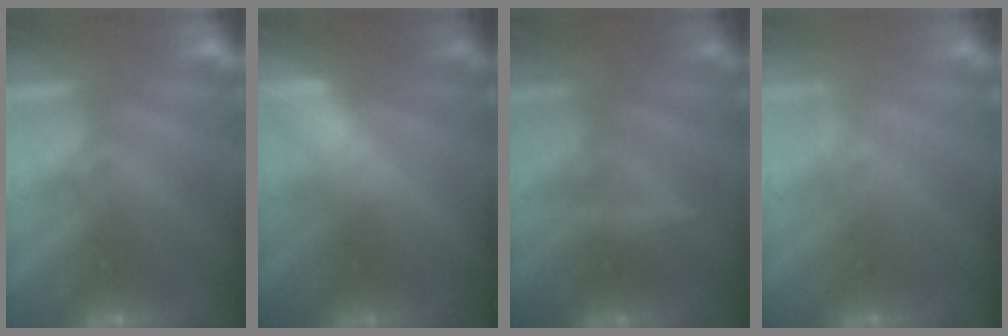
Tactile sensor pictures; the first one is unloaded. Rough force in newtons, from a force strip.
{"total": 2.6}
{"total": 2.3}
{"total": 1.2}